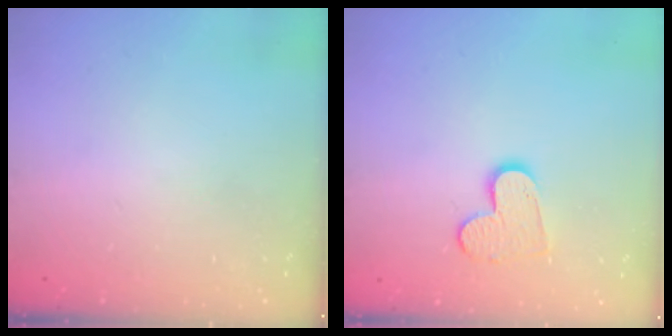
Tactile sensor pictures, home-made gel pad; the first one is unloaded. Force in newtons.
{"total": 9.9, "press": 9.8, "slide": 0.7}